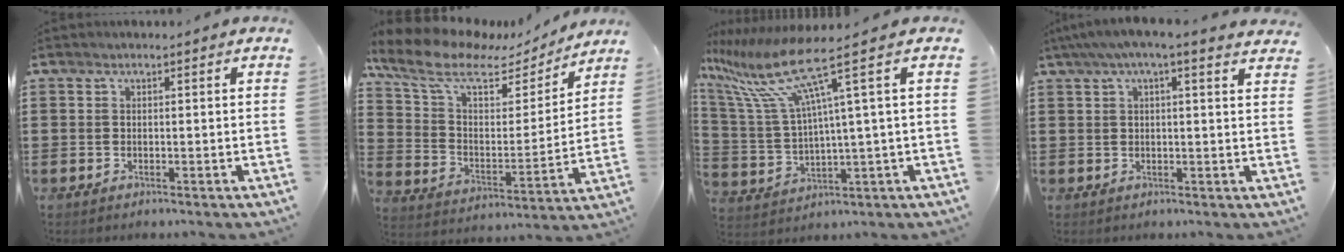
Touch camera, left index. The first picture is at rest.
{"total": 10.1, "force": [7.3, 4.2, 5.6], "torque": [-0.141, -0.032, 0.124]}
{"total": 11.5, "force": [5.9, 0.9, 9.8], "torque": [-0.250, -0.043, 0.080]}
{"total": 3.3, "force": [2.4, 0.0, 2.2], "torque": [-0.050, -0.003, 0.042]}